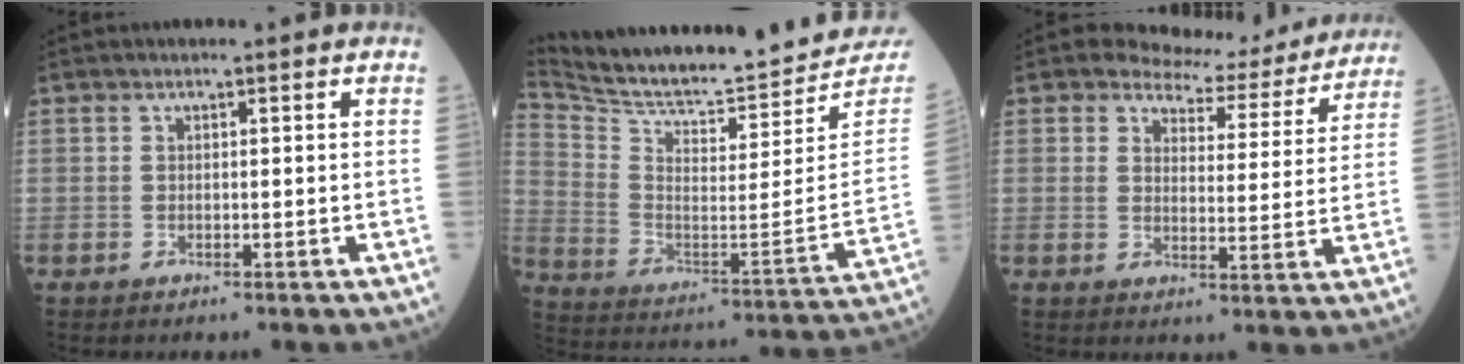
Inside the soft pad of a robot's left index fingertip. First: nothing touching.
{"total": 24.1, "force": [23.3, 1.2, 6.0], "torque": [-0.125, -0.107, 0.336]}
{"total": 11.2, "force": [10.4, 3.8, 1.6], "torque": [-0.013, -0.013, 0.114]}